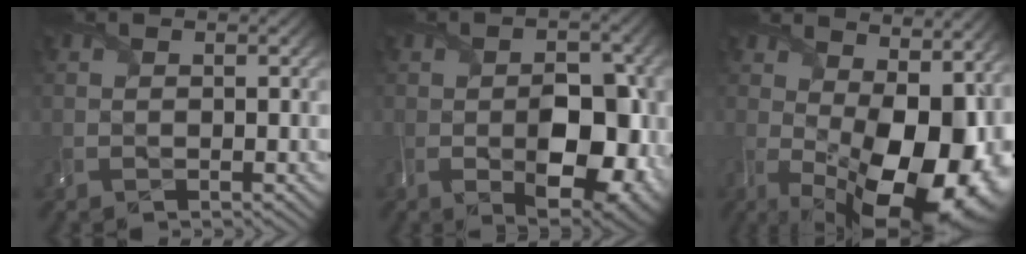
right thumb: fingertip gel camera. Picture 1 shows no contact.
{"total": 10.6, "force": [-2.0, 6.1, 8.4], "torque": [-0.122, -0.021, -0.016]}
{"total": 18.3, "force": [-0.5, 9.9, 15.4], "torque": [-0.194, -0.031, 0.028]}